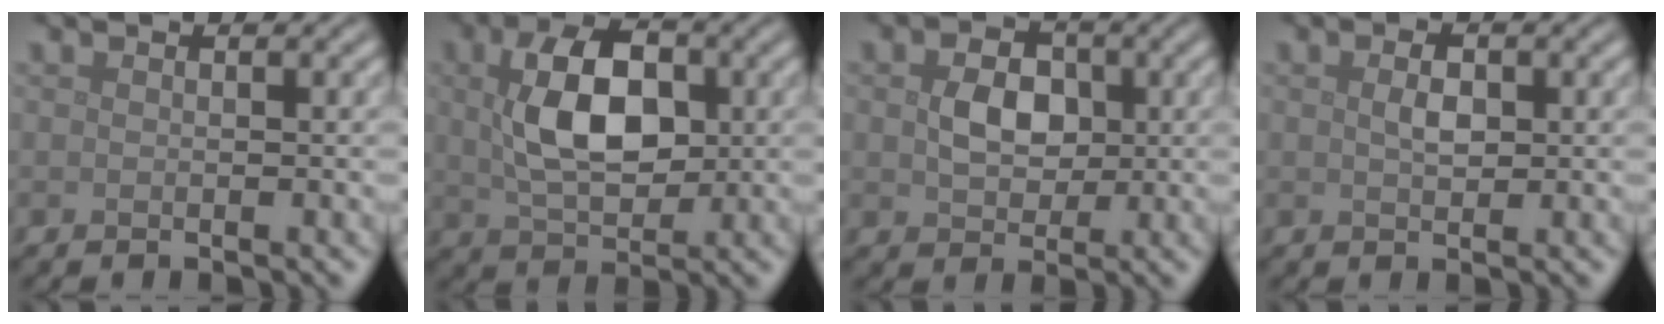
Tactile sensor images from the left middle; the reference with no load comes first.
{"total": 7.4, "force": [1.1, 4.4, 5.8], "torque": [-0.111, 0.007, 0.018]}
{"total": 3.6, "force": [0.4, 2.8, 2.3], "torque": [-0.049, 0.000, 0.003]}
{"total": 1.8, "force": [0.4, 1.0, 1.4], "torque": [-0.032, 0.001, 0.006]}